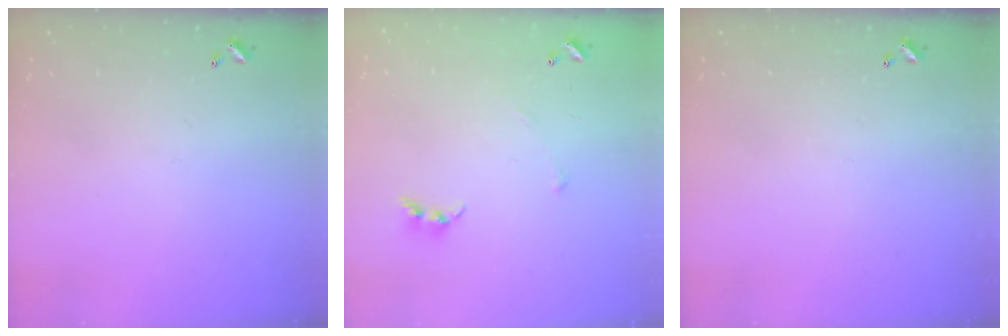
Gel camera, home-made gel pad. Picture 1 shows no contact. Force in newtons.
{"total": 4.7, "press": 4.7, "slide": 0.6}
{"total": 0.0}